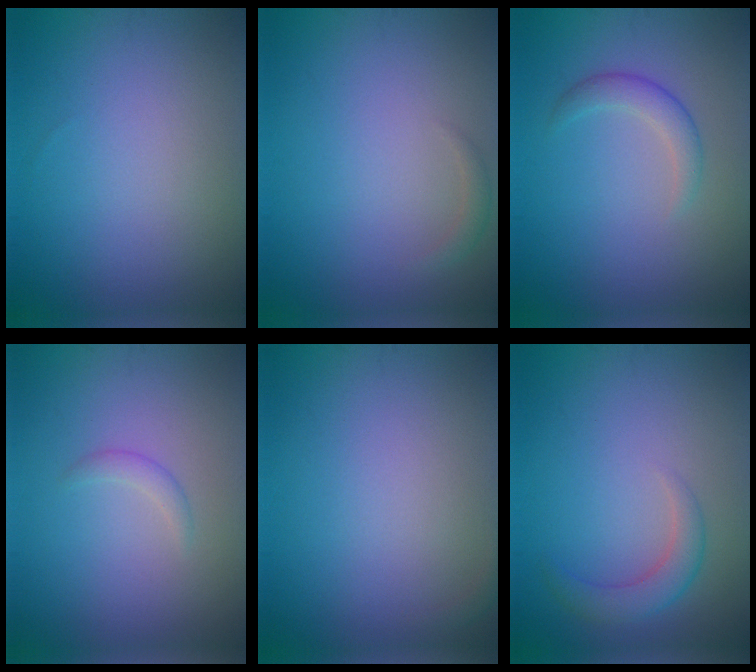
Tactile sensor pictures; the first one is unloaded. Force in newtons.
{"total": 0.9, "press": 0.9, "slide": 0.1}
{"total": 2.0, "press": 2.0, "slide": 0.1}
{"total": 1.0, "press": 1.0, "slide": 0.0}
{"total": 0.6, "press": 0.6, "slide": 0.1}
{"total": 2.5, "press": 2.5, "slide": 0.1}